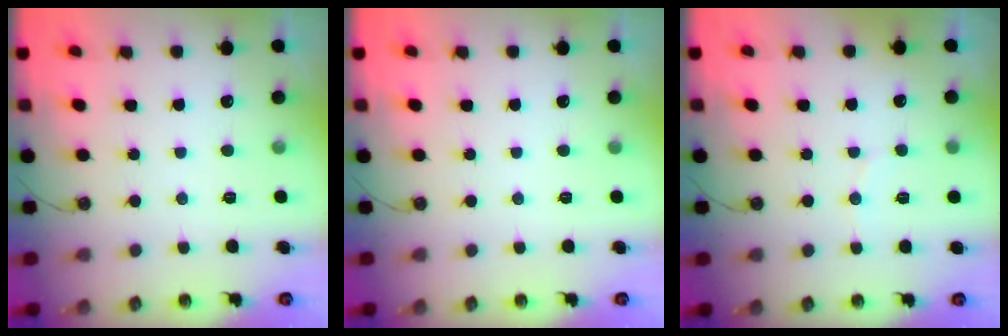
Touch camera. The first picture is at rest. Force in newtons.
{"total": 0.0}
{"total": 5.1, "press": 4.8, "slide": 1.6}